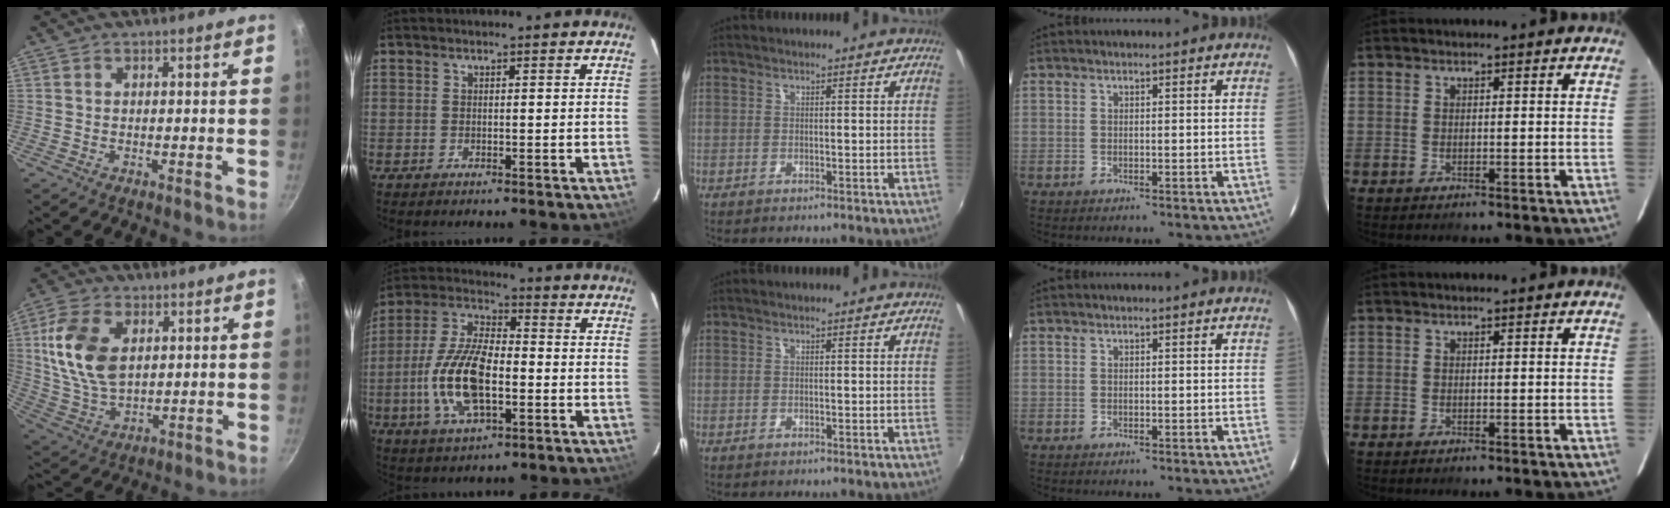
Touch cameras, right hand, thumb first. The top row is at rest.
{"thumb": {"total": 14.3, "force": [3.3, 8.9, 10.7], "torque": [-0.195, -0.011, 0.070]}, "index": {"total": 15.3, "force": [-3.5, 6.6, 13.3], "torque": [-0.282, 0.002, -0.067]}}